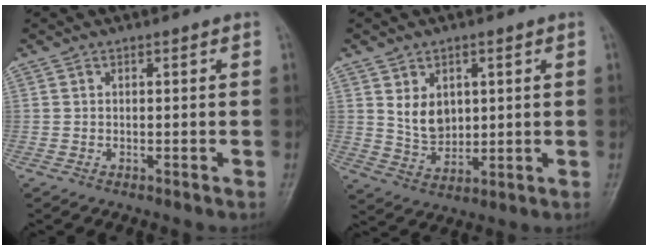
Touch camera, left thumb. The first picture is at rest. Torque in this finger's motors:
{"motor_torque": [-0.07, 0.10, 0.12, -0.04, 0.03]}